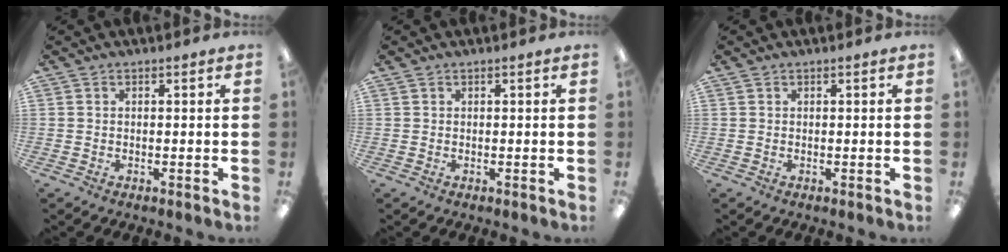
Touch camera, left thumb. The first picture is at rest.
{"total": 0.0}
{"total": 0.0}